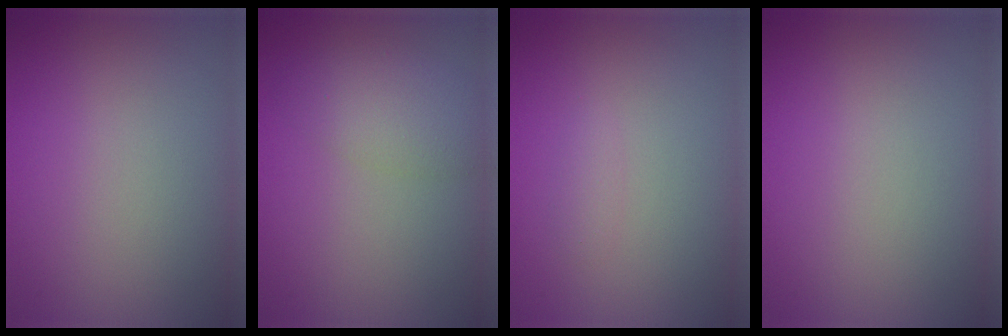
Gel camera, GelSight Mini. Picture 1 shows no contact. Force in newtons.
{"total": 3.4, "press": 3.4, "slide": 0.1}
{"total": 0.7, "press": 0.7, "slide": 0.0}
{"total": 0.0}